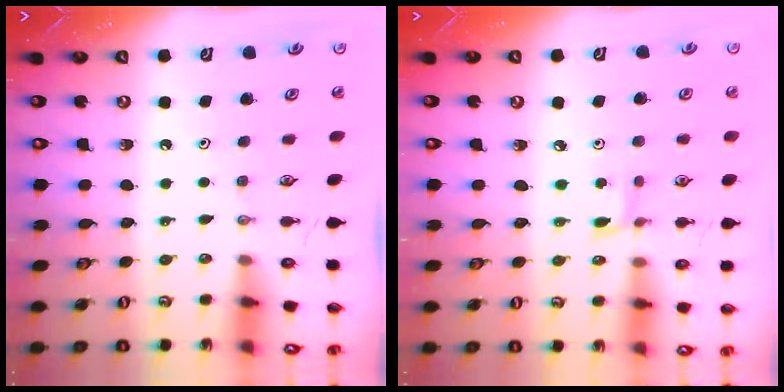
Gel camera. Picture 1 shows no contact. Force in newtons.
{"total": 2.7, "press": 2.7, "slide": 0.3}